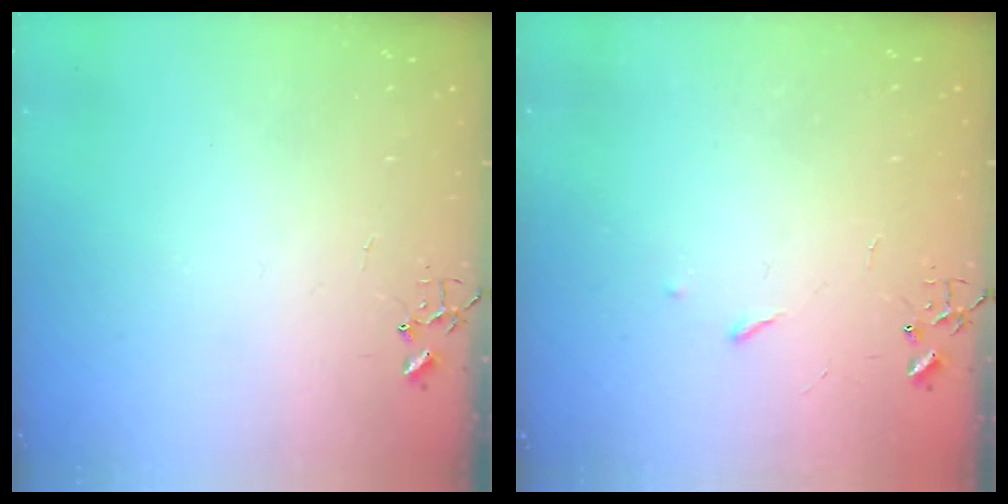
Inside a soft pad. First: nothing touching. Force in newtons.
{"total": 2.9, "press": 2.8, "slide": 0.5}